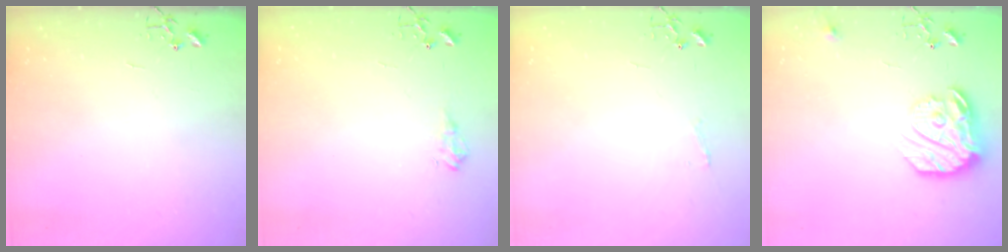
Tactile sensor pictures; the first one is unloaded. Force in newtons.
{"total": 6.8, "press": 6.8, "slide": 0.8}
{"total": 3.7, "press": 3.6, "slide": 0.5}
{"total": 16.2, "press": 16.1, "slide": 1.4}